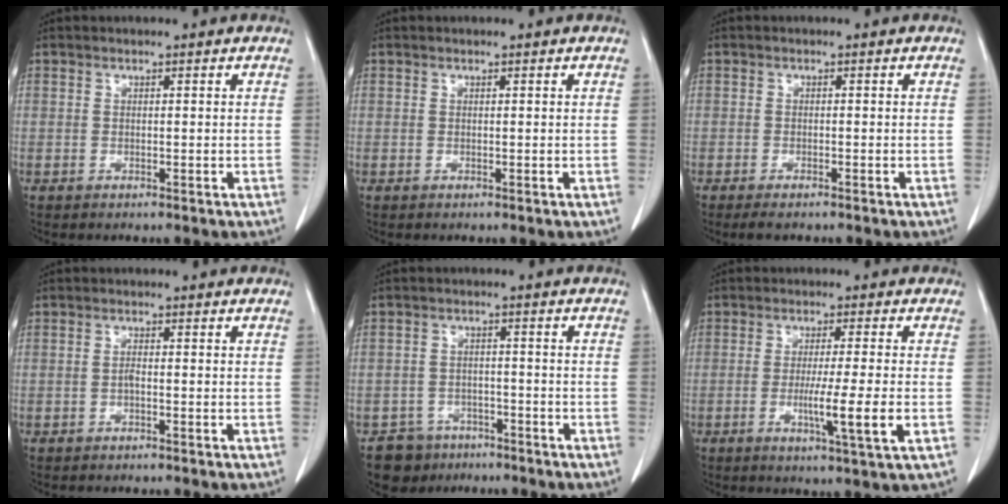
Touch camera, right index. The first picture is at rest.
{"total": 0.0}
{"total": 1.8, "force": [-1.5, 0.4, 1.1], "torque": [-0.017, -0.003, -0.022]}
{"total": 0.9, "force": [-0.3, 0.1, 0.8], "torque": [-0.015, 0.002, -0.007]}
{"total": 5.4, "force": [-3.8, 3.8, -0.2], "torque": [0.008, 0.011, -0.059]}
{"total": 7.6, "force": [-1.7, -0.8, 7.4], "torque": [-0.124, -0.021, -0.031]}